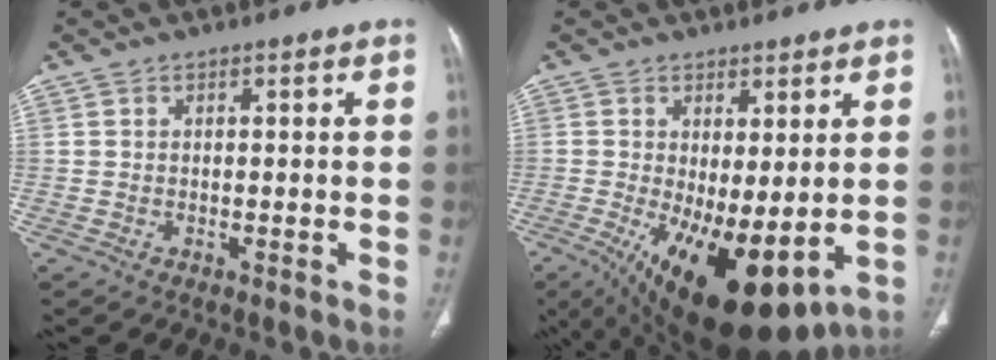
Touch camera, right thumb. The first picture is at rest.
{"total": 15.8, "force": [-3.0, 6.6, 14.0], "torque": [-0.236, -0.025, -0.022]}